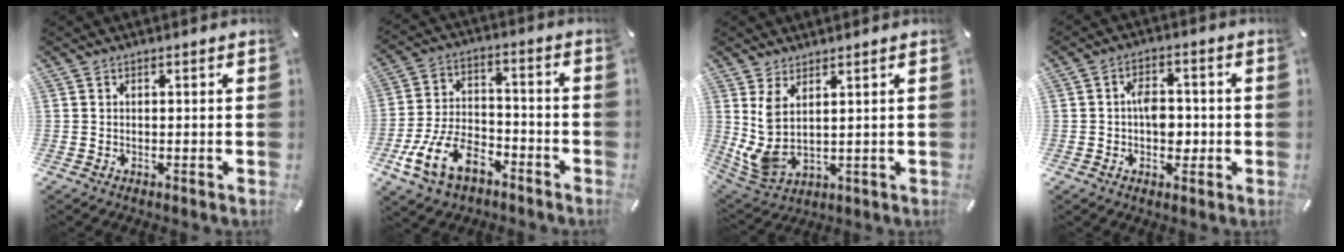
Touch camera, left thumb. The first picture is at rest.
{"total": 14.8, "force": [-7.7, 8.8, 9.1], "torque": [-0.188, 0.040, -0.136]}
{"total": 6.4, "force": [2.8, 2.8, 5.0], "torque": [-0.128, -0.035, 0.054]}
{"total": 6.2, "force": [-0.8, 4.4, 4.3], "torque": [-0.052, 0.003, -0.017]}